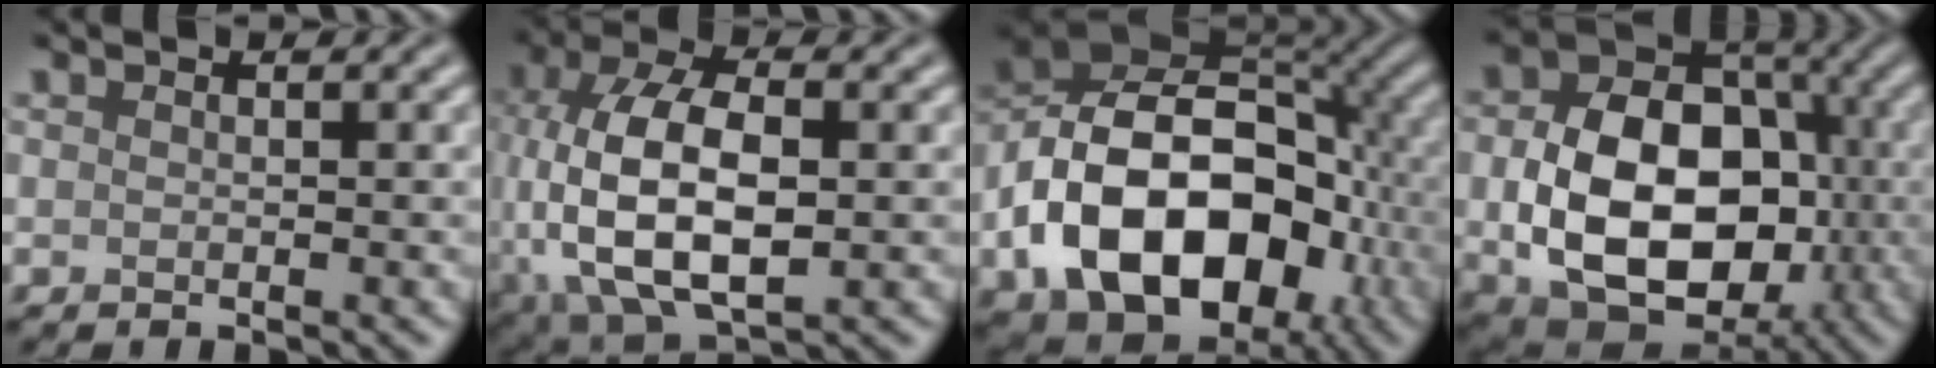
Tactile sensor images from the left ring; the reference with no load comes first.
{"total": 11.6, "force": [-0.7, 6.2, 9.8], "torque": [-0.205, -0.004, -0.008]}
{"total": 15.3, "force": [-4.5, 10.3, 10.3], "torque": [-0.176, -0.010, -0.085]}
{"total": 12.8, "force": [-1.8, 9.2, 8.7], "torque": [-0.143, -0.014, -0.031]}